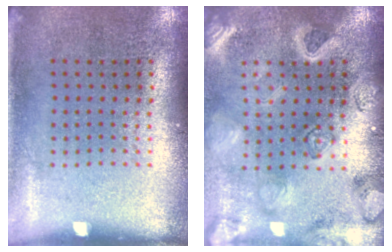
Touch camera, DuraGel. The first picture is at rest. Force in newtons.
{"total": 3.6, "press": 3.2, "slide": 1.5}